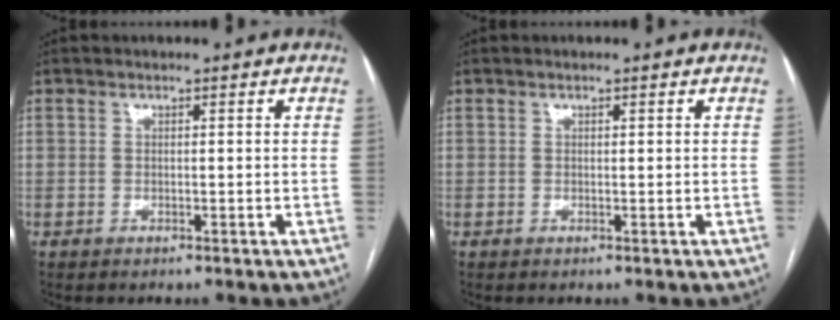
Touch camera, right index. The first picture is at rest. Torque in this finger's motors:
{"motor_torque": [0.03, 0.11, -0.02, 0.00]}